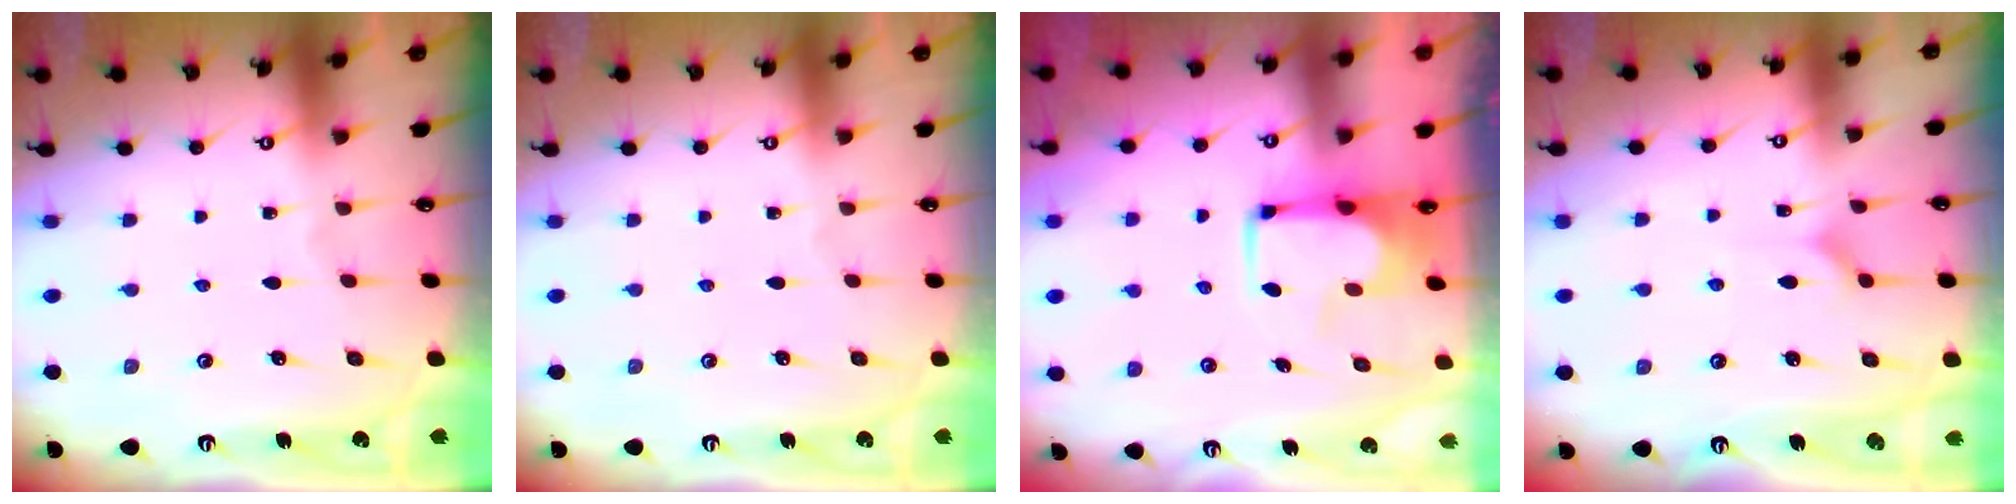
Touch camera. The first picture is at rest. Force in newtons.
{"total": 0.0}
{"total": 2.2, "press": 2.2, "slide": 0.5}
{"total": 4.1, "press": 4.0, "slide": 0.6}